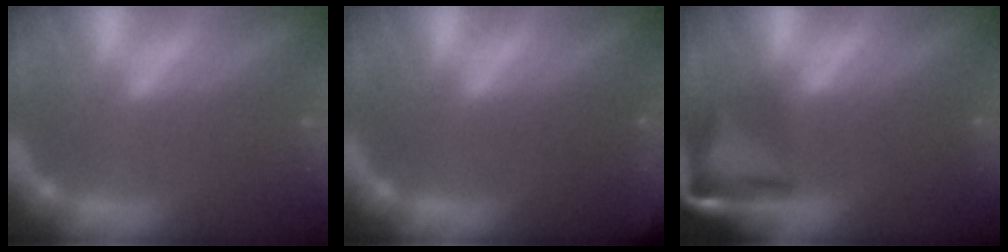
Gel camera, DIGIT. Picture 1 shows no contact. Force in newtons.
{"total": 3.5}
{"total": 7.4}